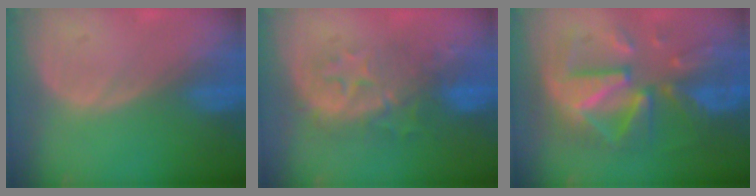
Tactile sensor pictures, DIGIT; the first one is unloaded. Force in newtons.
{"total": 8.6, "press": 8.3, "slide": 2.3}
{"total": 11.8, "press": 11.7, "slide": 1.2}